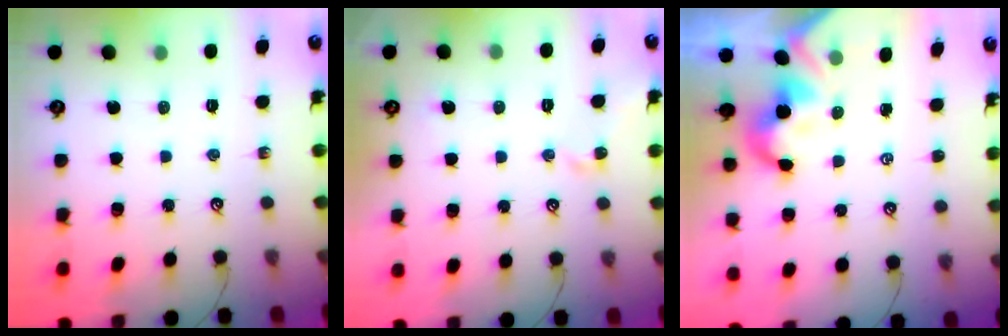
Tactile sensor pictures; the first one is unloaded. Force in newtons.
{"total": 1.3, "press": 1.3, "slide": 0.1}
{"total": 2.2, "press": 2.2, "slide": 0.4}